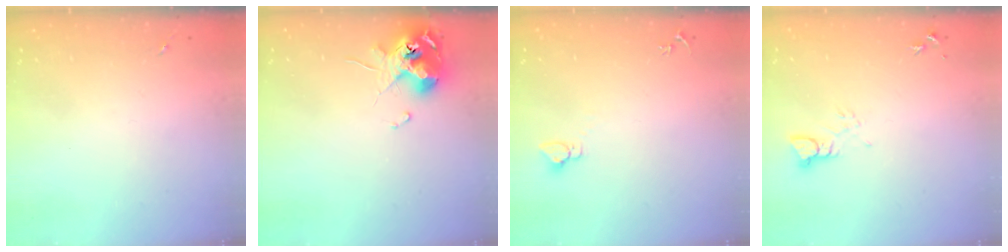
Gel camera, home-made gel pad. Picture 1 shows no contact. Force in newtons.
{"total": 11.8, "press": 11.7, "slide": 1.1}
{"total": 2.8, "press": 2.8, "slide": 0.2}
{"total": 3.3, "press": 3.3, "slide": 0.4}